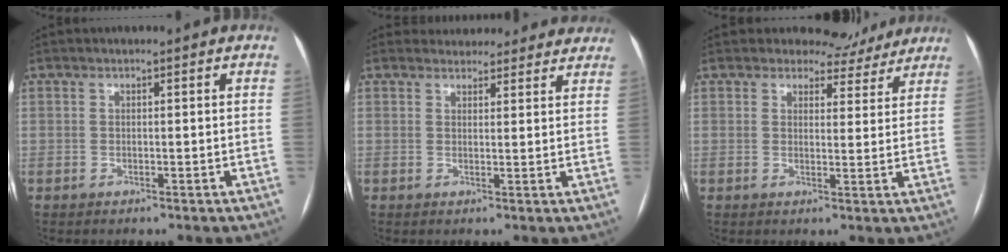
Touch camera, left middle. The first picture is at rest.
{"total": 12.8, "force": [11.9, 4.6, 1.3], "torque": [0.010, 0.014, 0.125]}
{"total": 6.5, "force": [5.9, 2.8, 0.0], "torque": [0.013, -0.006, 0.056]}